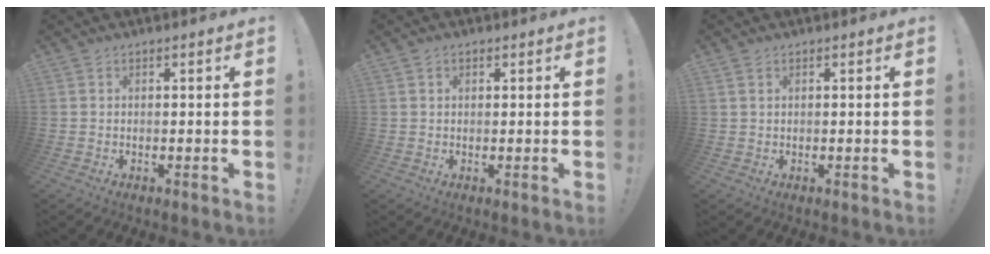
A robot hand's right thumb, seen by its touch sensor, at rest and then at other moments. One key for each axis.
{"total": 1.2, "fx": 0.7, "fy": 0.9, "fz": 0.5, "tx": -0.005, "ty": 0.000, "tz": 0.011}
{"total": 1.2, "fx": 0.8, "fy": 0.7, "fz": 0.6, "tx": -0.011, "ty": 0.002, "tz": 0.016}